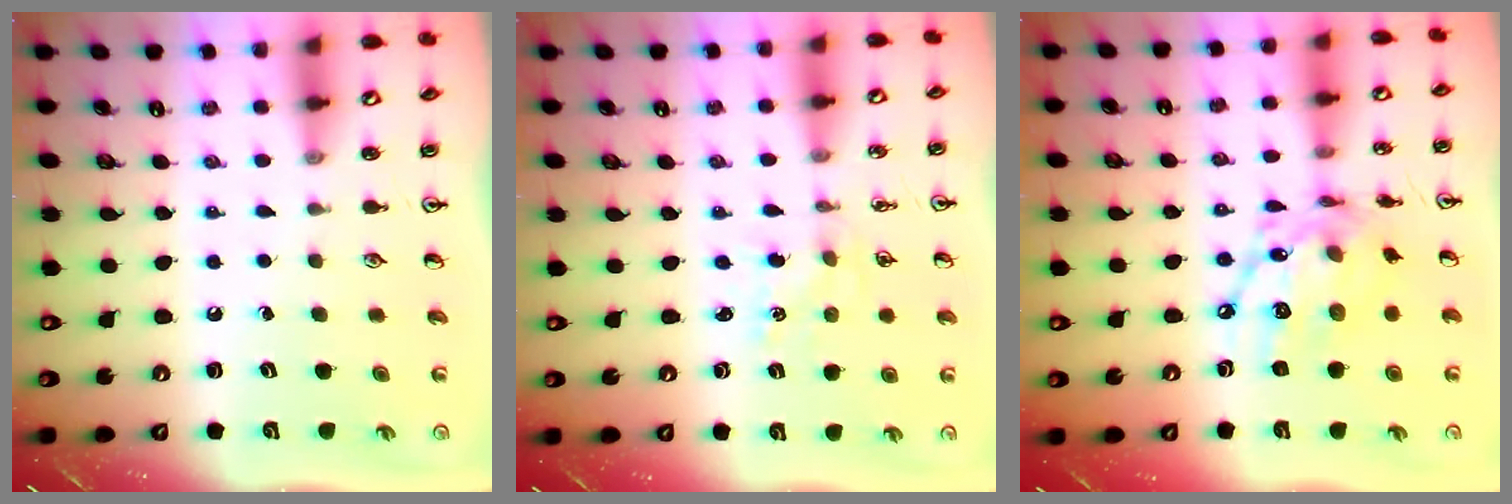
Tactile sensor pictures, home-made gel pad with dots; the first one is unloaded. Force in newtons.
{"total": 1.6, "press": 1.5, "slide": 0.2}
{"total": 15.5, "press": 15.5, "slide": 1.2}